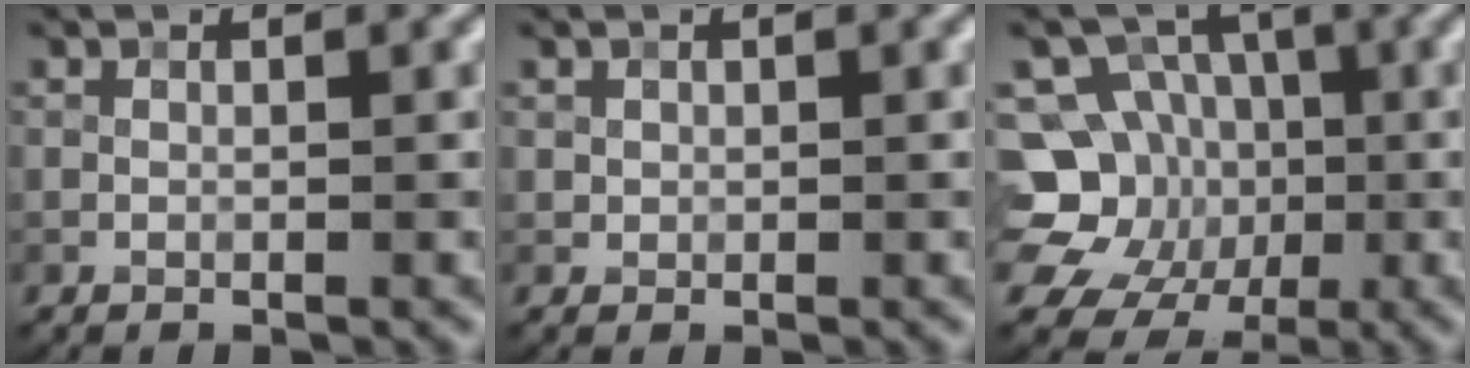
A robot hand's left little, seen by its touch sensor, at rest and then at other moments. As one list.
[{"total": 0.7, "force": [0.3, 0.6, 0.2], "torque": [-0.005, -0.003, 0.009]}, {"total": 10.7, "force": [-1.5, 9.8, 3.8], "torque": [-0.073, 0.008, -0.052]}]